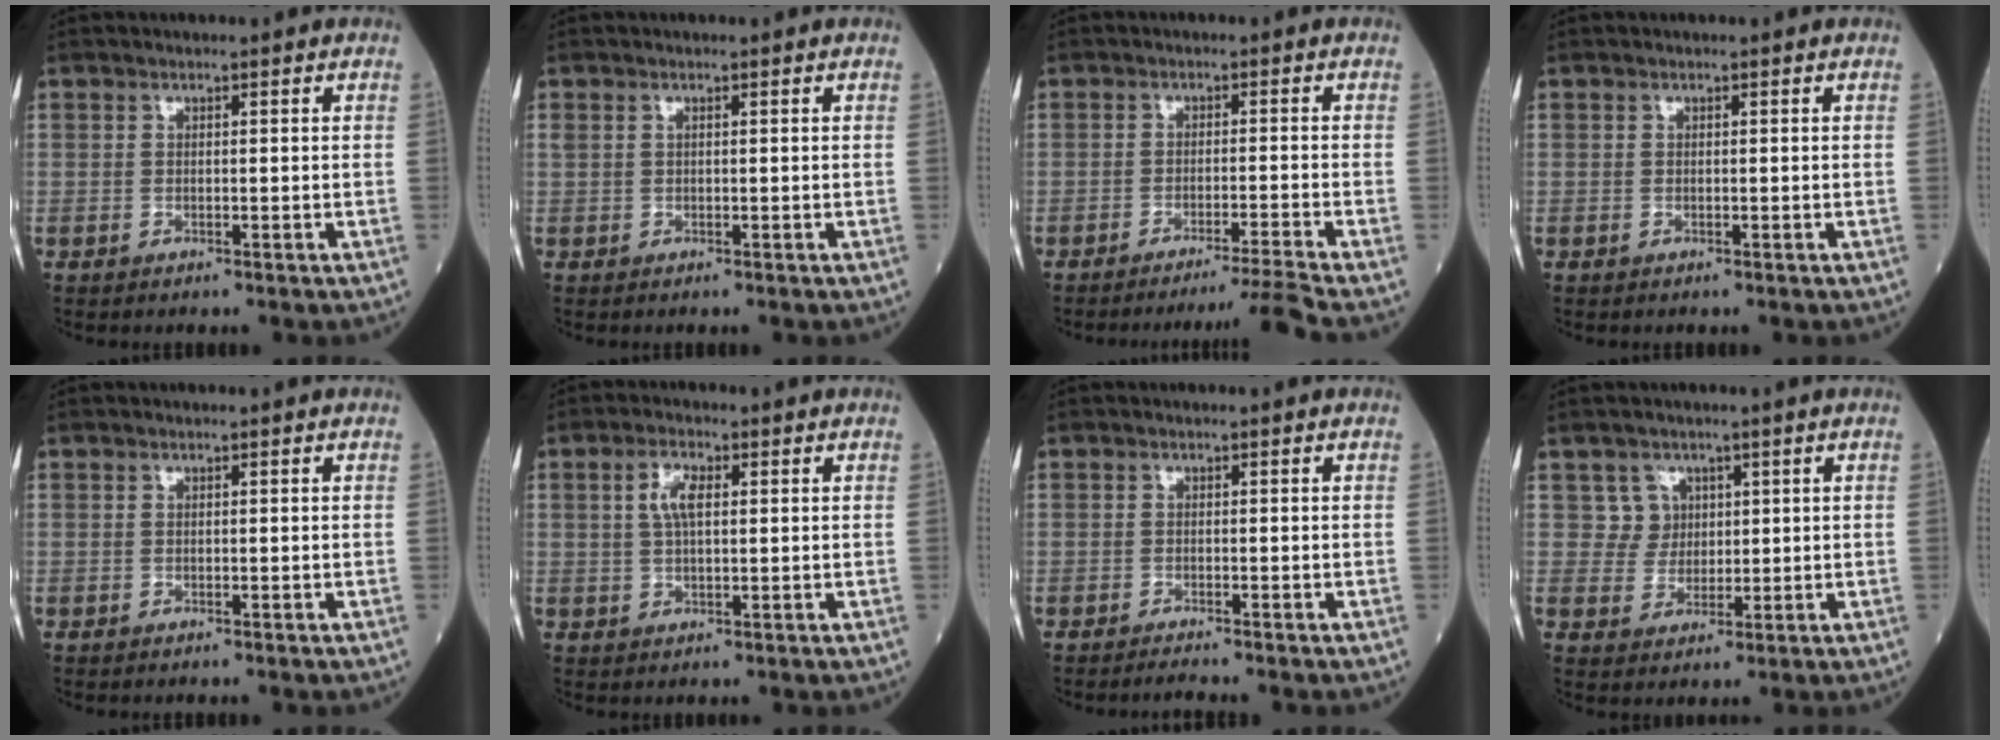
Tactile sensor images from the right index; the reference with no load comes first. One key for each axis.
{"total": 0.7, "fx": 0.3, "fy": 0.3, "fz": 0.5, "tx": -0.017, "ty": 0.013, "tz": 0.009}
{"total": 6.1, "fx": -4.9, "fy": -3.3, "fz": 1.2, "tx": -0.018, "ty": -0.009, "tz": -0.075}
{"total": 0.0}
{"total": 0.0}
{"total": 4.0, "fx": 1.1, "fy": 1.5, "fz": 3.5, "tx": -0.074, "ty": 0.009, "tz": 0.021}
{"total": 1.2, "fx": -1.1, "fy": -0.4, "fz": 0.3, "tx": -0.011, "ty": -0.004, "tz": -0.020}
{"total": 3.8, "fx": 1.5, "fy": 3.4, "fz": -0.2, "tx": 0.006, "ty": 0.007, "tz": 0.031}